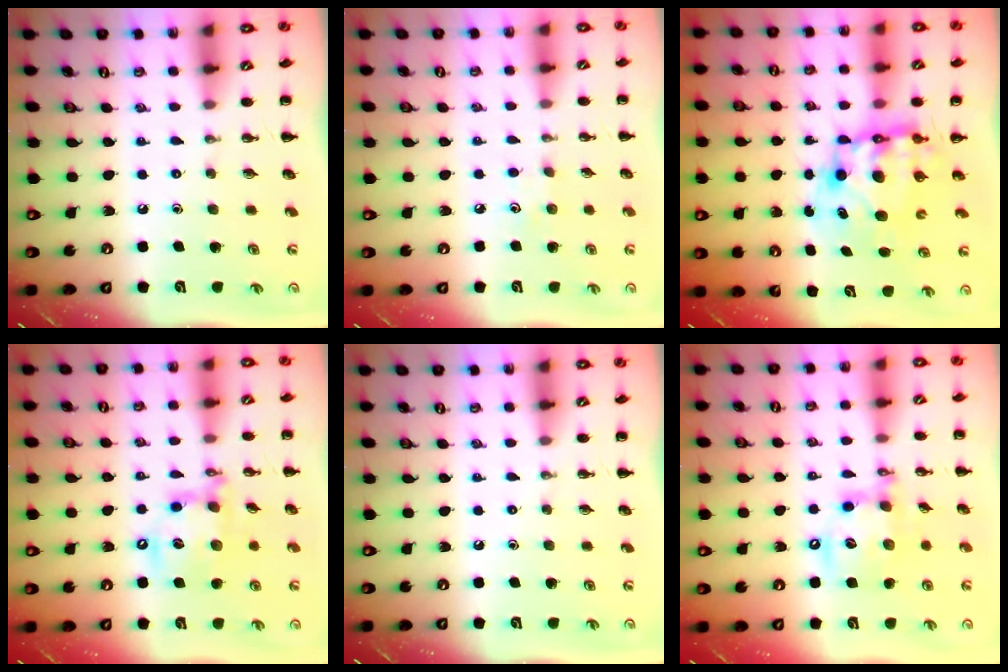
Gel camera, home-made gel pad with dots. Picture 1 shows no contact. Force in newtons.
{"total": 4.5, "press": 4.3, "slide": 1.4}
{"total": 9.5, "press": 9.2, "slide": 2.4}
{"total": 15.0, "press": 14.6, "slide": 3.2}
{"total": 0.0}
{"total": 15.4, "press": 15.1, "slide": 2.8}